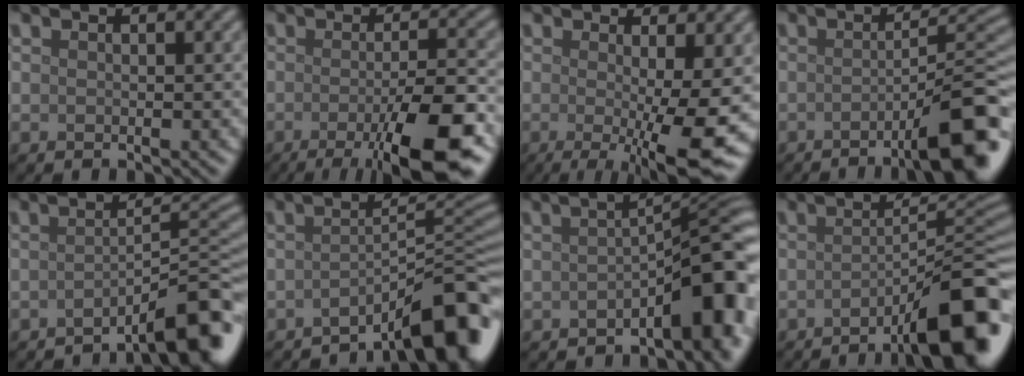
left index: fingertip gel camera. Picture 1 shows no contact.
{"total": 9.8, "force": [-3.6, 2.4, 8.8], "torque": [-0.116, -0.007, -0.056]}
{"total": 9.3, "force": [-1.4, 2.0, 9.0], "torque": [-0.121, -0.018, -0.017]}
{"total": 8.4, "force": [-3.2, 1.7, 7.6], "torque": [-0.087, 0.009, -0.056]}
{"total": 6.9, "force": [-4.2, 1.3, 5.4], "torque": [-0.064, 0.021, -0.069]}
{"total": 8.4, "force": [-5.2, 1.7, 6.4], "torque": [-0.073, 0.017, -0.086]}
{"total": 7.1, "force": [-2.5, 2.1, 6.3], "torque": [-0.072, 0.015, -0.043]}
{"total": 11.3, "force": [-5.3, 2.5, 9.6], "torque": [-0.109, 0.010, -0.083]}